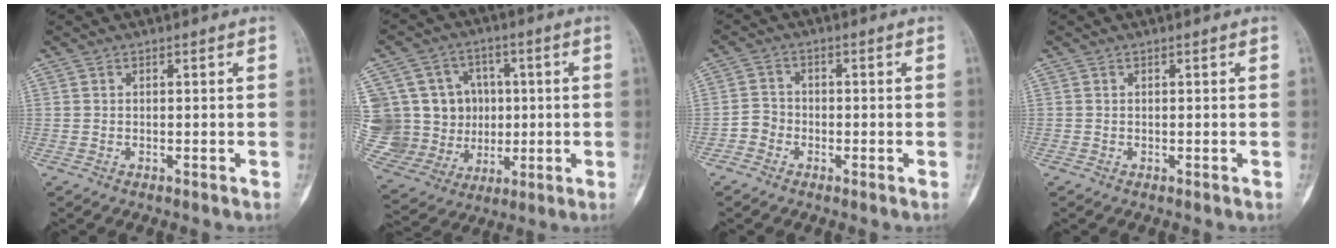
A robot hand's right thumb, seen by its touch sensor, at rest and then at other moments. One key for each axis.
{"total": 21.1, "fx": 2.4, "fy": 17.9, "fz": 10.8, "tx": -0.197, "ty": 0.034, "tz": 0.075}
{"total": 3.1, "fx": -1.7, "fy": 2.5, "fz": 0.6, "tx": 0.002, "ty": 0.015, "tz": -0.043}
{"total": 0.0}